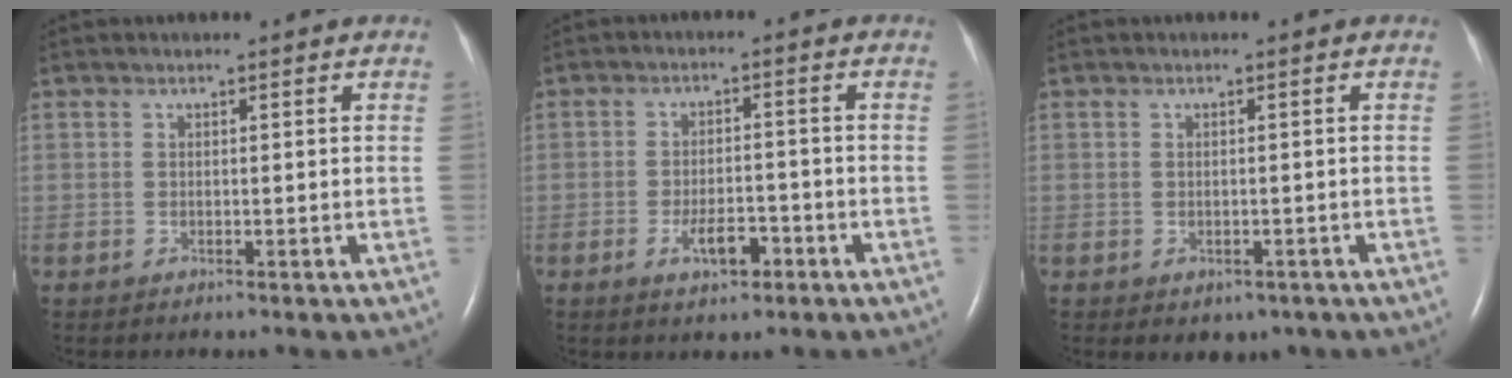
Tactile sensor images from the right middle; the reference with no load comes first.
{"total": 4.7, "force": [-2.4, 1.9, 3.6], "torque": [-0.064, 0.001, -0.036]}
{"total": 2.6, "force": [-1.4, 1.9, 1.1], "torque": [-0.010, 0.003, -0.006]}